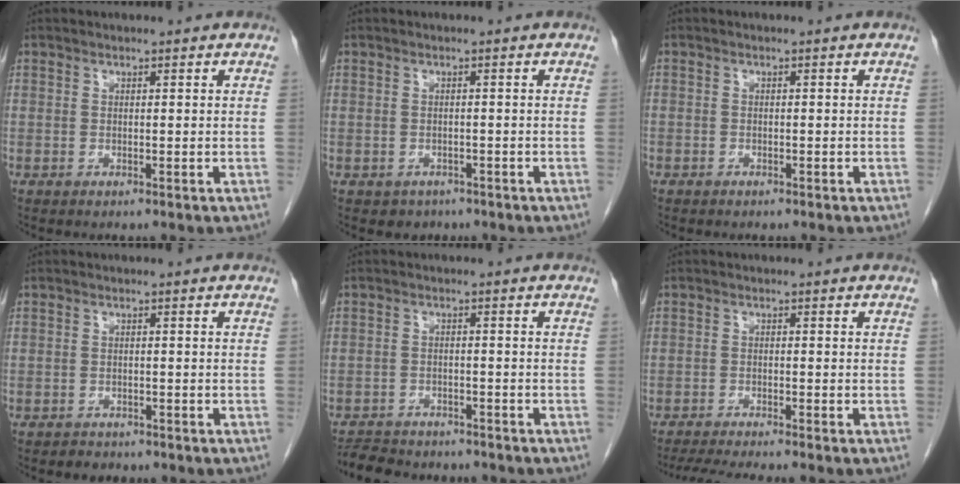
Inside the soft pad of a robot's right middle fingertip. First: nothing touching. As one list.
[{"total": 2.1, "force": [-1.4, 1.6, 0.2], "torque": [-0.010, 0.005, -0.015]}, {"total": 0.7, "force": [-0.5, 0.4, 0.1], "torque": [-0.006, 0.003, -0.009]}, {"total": 1.6, "force": [-1.3, 0.9, 0.1], "torque": [-0.009, 0.001, -0.019]}, {"total": 8.5, "force": [-7.6, 2.8, 2.3], "torque": [-0.044, -0.001, -0.109]}, {"total": 6.3, "force": [-5.6, -0.7, 2.8], "torque": [-0.044, -0.018, -0.093]}]